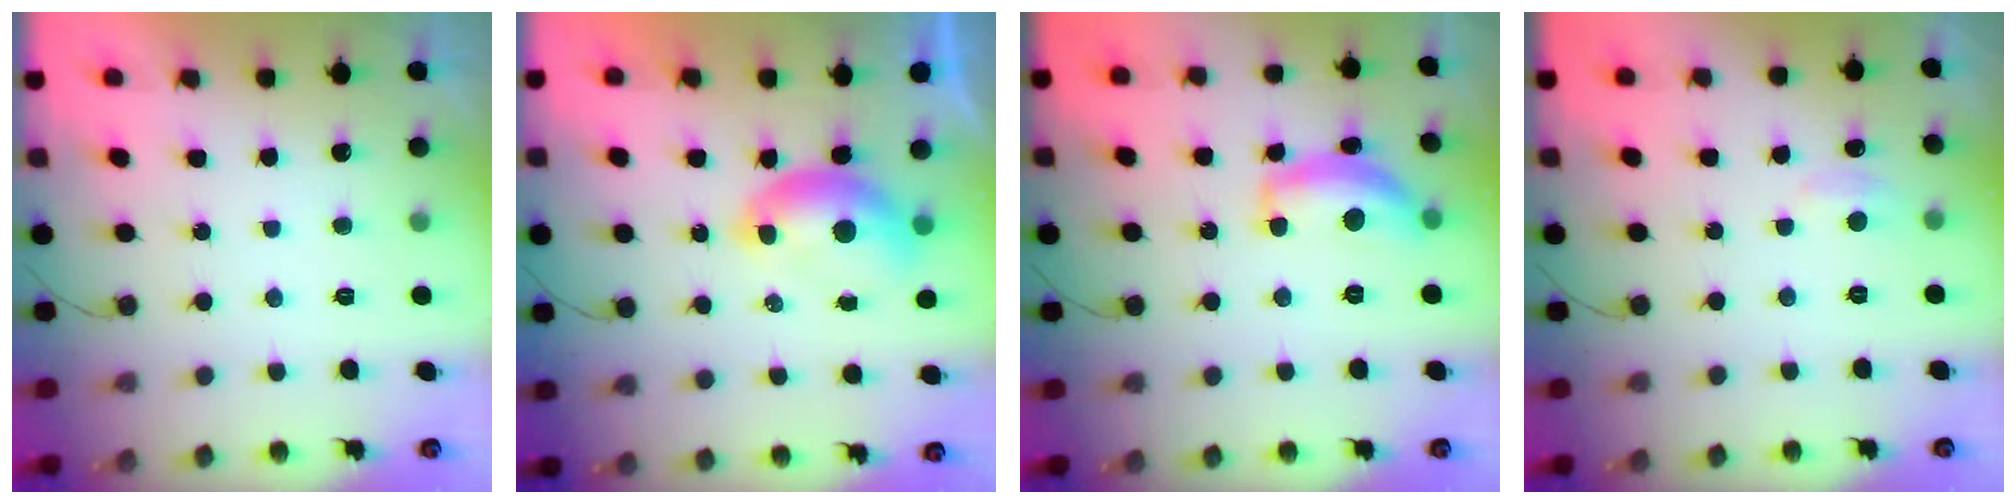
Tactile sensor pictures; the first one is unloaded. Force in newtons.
{"total": 7.1, "press": 7.0, "slide": 0.9}
{"total": 13.7, "press": 13.7, "slide": 1.0}
{"total": 3.0, "press": 3.0, "slide": 0.4}